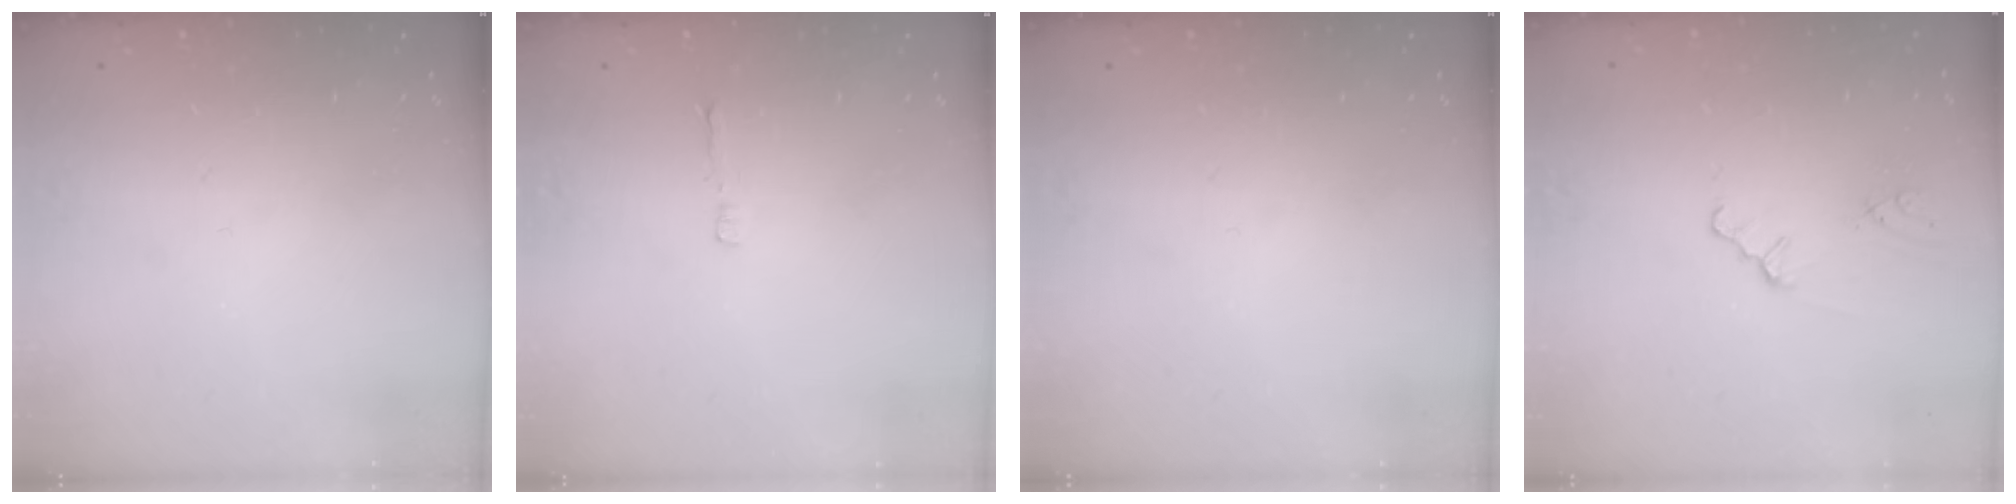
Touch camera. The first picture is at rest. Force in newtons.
{"total": 2.8, "press": 2.8, "slide": 0.3}
{"total": 0.0}
{"total": 1.3, "press": 1.3, "slide": 0.3}